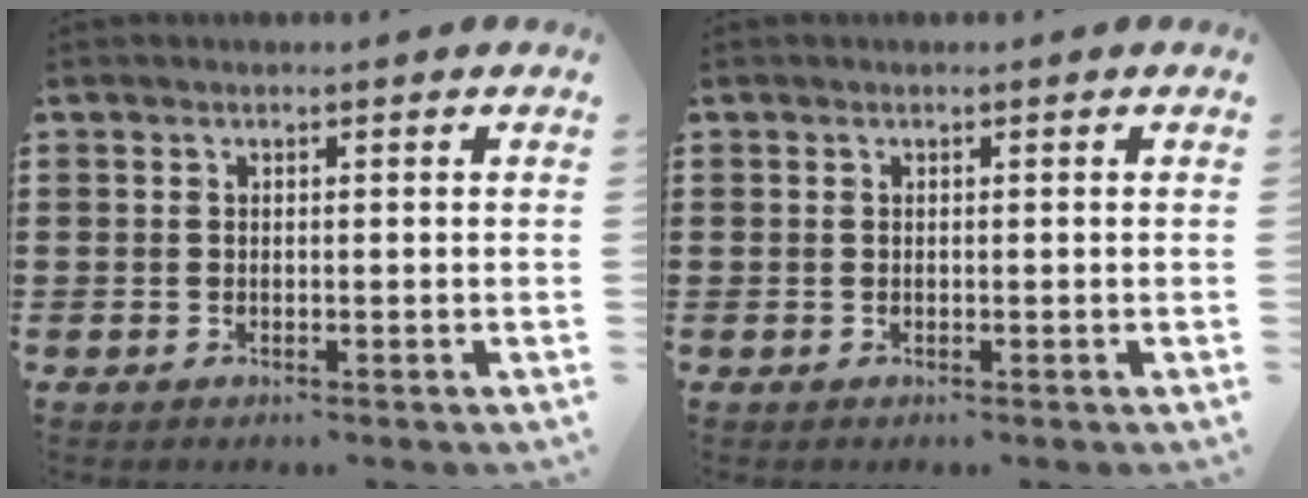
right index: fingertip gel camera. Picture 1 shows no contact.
{"total": 0.0}